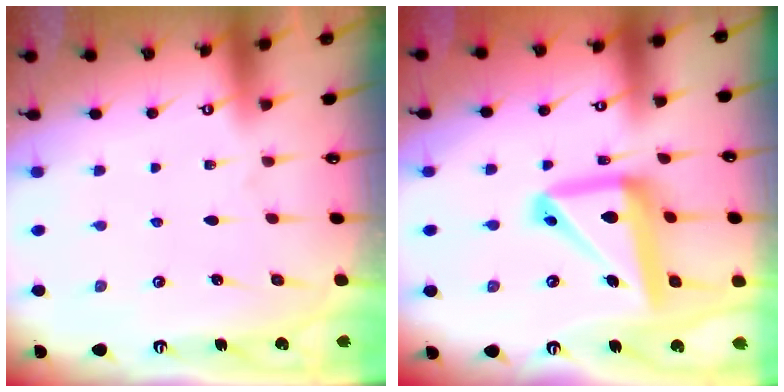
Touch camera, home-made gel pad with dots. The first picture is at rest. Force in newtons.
{"total": 16.9, "press": 16.8, "slide": 1.8}